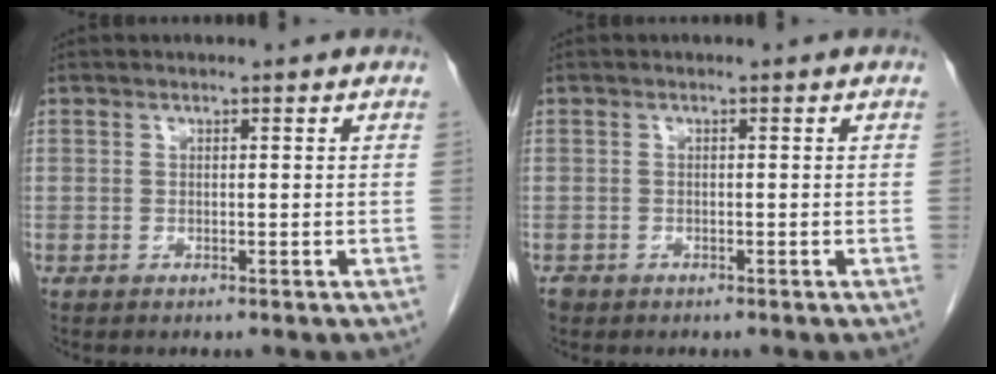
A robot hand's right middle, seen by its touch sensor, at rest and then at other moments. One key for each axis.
{"total": 0.9, "fx": -0.7, "fy": 0.6, "fz": 0.1, "tx": -0.007, "ty": 0.002, "tz": -0.012}